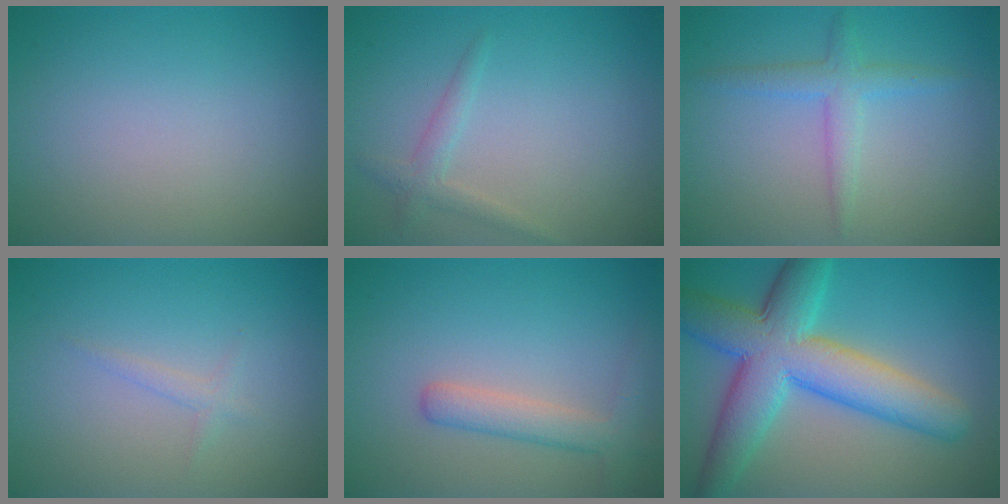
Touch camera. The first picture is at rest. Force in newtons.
{"total": 1.6, "press": 1.6, "slide": 0.1}
{"total": 2.5, "press": 2.5, "slide": 0.1}
{"total": 0.9, "press": 0.9, "slide": 0.1}
{"total": 2.8, "press": 2.8, "slide": 0.1}
{"total": 9.7, "press": 9.7, "slide": 0.2}